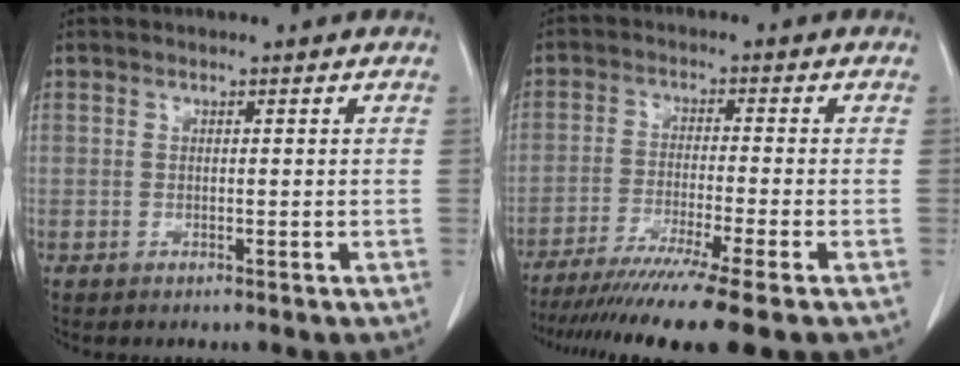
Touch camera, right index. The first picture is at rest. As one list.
[{"total": 14.3, "force": [-11.1, -1.3, 8.9], "torque": [-0.142, -0.045, -0.175]}]